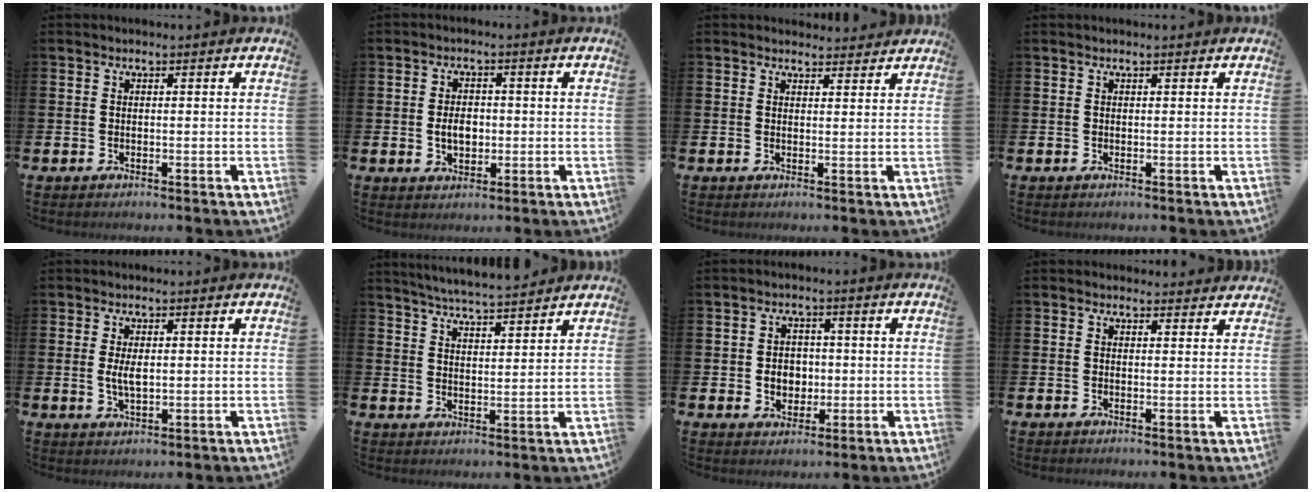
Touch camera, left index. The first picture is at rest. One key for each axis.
{"total": 3.5, "fx": -0.2, "fy": 2.4, "fz": 2.5, "tx": -0.032, "ty": 0.000, "tz": -0.010}
{"total": 2.4, "fx": 2.3, "fy": 0.6, "fz": -0.1, "tx": 0.007, "ty": -0.012, "tz": 0.040}
{"total": 0.0}
{"total": 3.1, "fx": 0.4, "fy": 1.3, "fz": 2.7, "tx": -0.045, "ty": -0.001, "tz": 0.003}
{"total": 5.3, "fx": 5.3, "fy": -0.2, "fz": 0.8, "tx": -0.036, "ty": -0.027, "tz": 0.095}
{"total": 3.4, "fx": -0.2, "fy": 3.0, "fz": 1.6, "tx": -0.023, "ty": 0.002, "tz": -0.011}
{"total": 1.1, "fx": 1.0, "fy": 0.4, "fz": -0.1, "tx": 0.007, "ty": -0.003, "tz": 0.017}